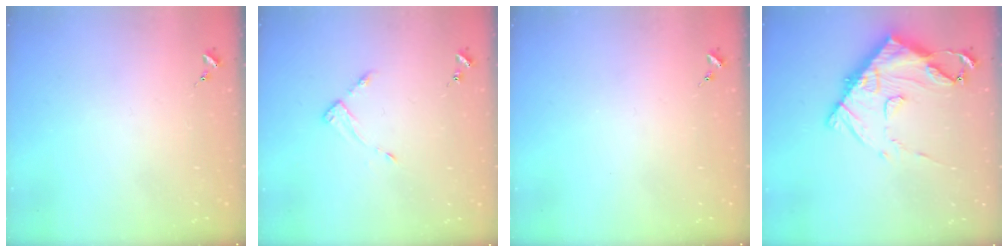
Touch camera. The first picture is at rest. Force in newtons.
{"total": 4.1, "press": 4.1, "slide": 0.4}
{"total": 0.0}
{"total": 16.0, "press": 16.0, "slide": 1.2}